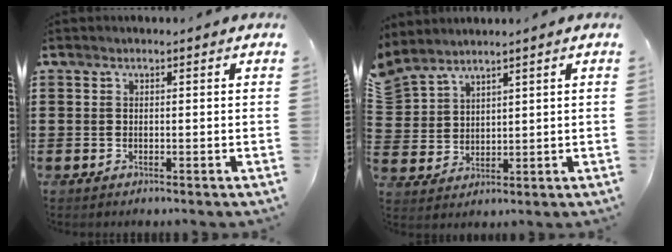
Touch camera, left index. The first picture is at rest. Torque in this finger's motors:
{"motor_torque": [-1.11, 1.03, 0.00, 0.00]}